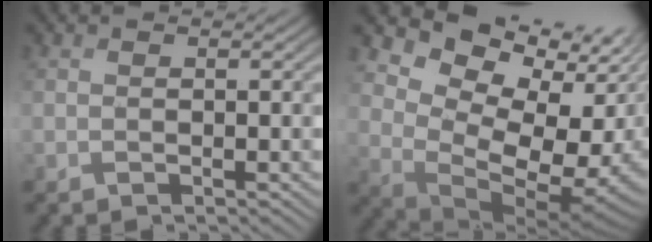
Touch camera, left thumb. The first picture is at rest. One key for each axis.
{"total": 12.8, "fx": 3.3, "fy": 8.8, "fz": 8.7, "tx": -0.162, "ty": -0.001, "tz": 0.070}